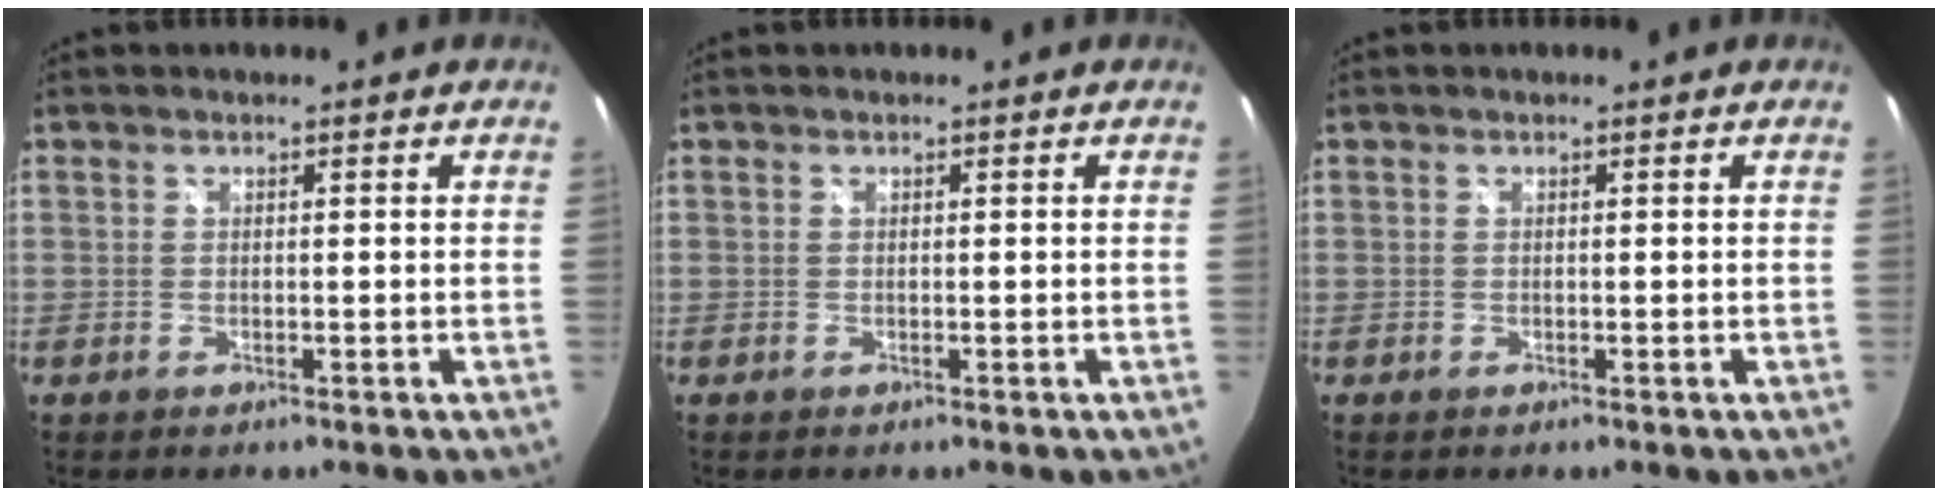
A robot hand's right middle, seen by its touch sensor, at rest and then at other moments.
{"total": 0.0}
{"total": 0.0}